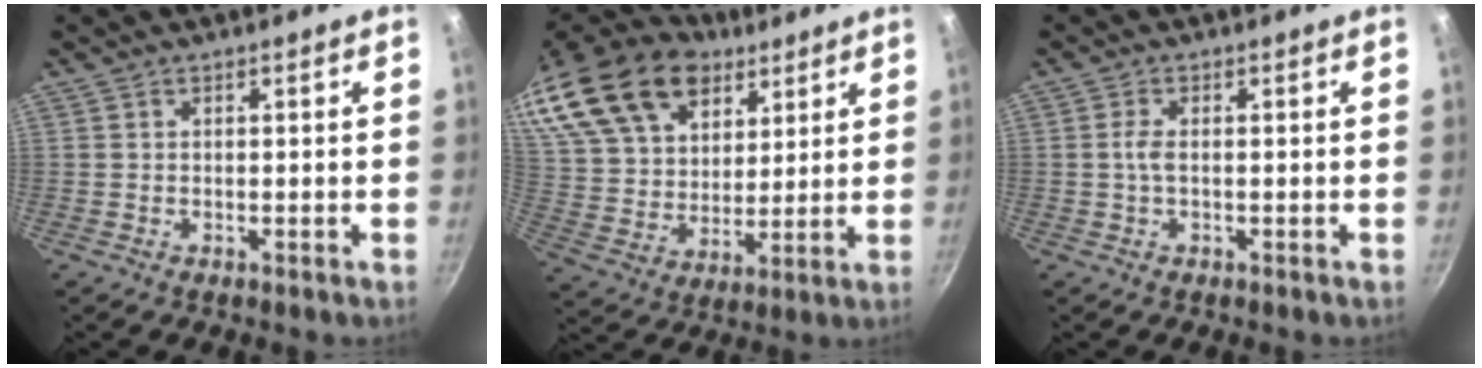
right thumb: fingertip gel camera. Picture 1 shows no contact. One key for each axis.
{"total": 28.7, "fx": 17.6, "fy": 17.5, "fz": 14.4, "tx": -0.301, "ty": -0.011, "tz": 0.328}
{"total": 2.1, "fx": -0.1, "fy": 0.8, "fz": 2.0, "tx": -0.050, "ty": 0.004, "tz": -0.004}